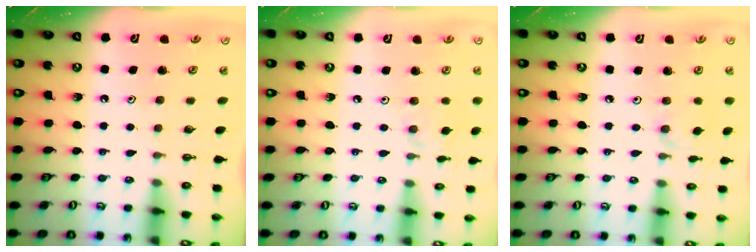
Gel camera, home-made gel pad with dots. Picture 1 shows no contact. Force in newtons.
{"total": 3.0, "press": 3.0, "slide": 0.3}
{"total": 2.0, "press": 1.9, "slide": 0.5}